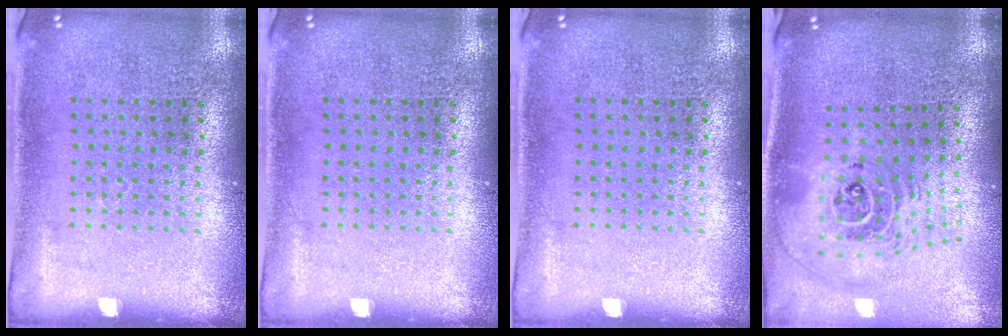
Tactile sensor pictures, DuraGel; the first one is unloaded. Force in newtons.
{"total": 0.0}
{"total": 0.0}
{"total": 2.5, "press": 1.7, "slide": 1.8}